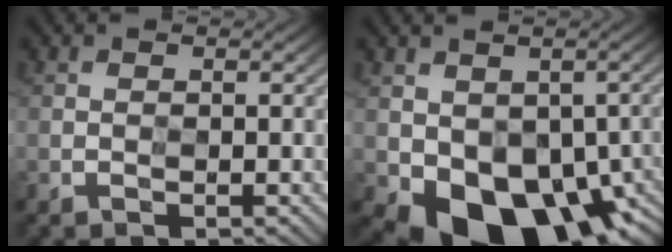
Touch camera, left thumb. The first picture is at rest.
{"total": 12.4, "force": [-4.1, 8.4, 8.2], "torque": [-0.134, -0.035, -0.050]}